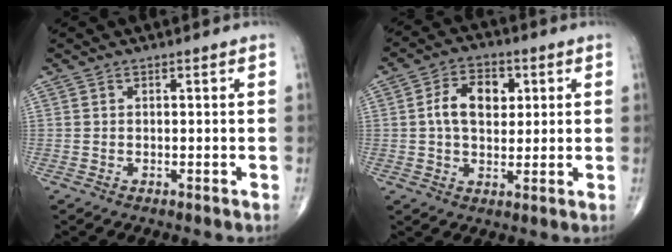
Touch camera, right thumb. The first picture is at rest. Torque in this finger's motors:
{"motor_torque": [0.35, 0.32, 0.71, 0.14, 0.07]}